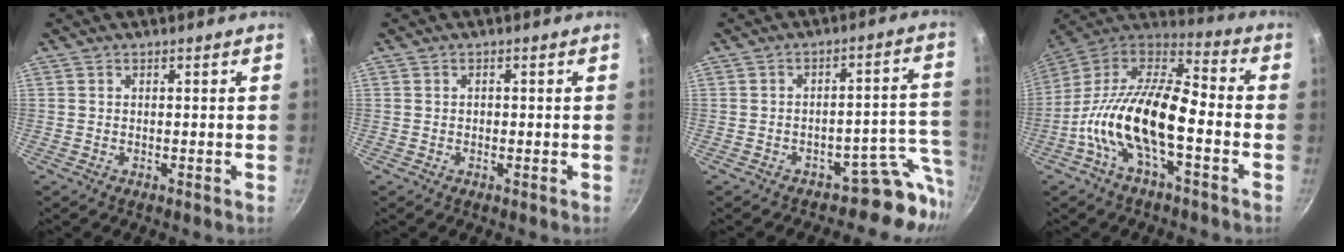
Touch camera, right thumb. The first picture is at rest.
{"total": 0.8, "force": [0.0, 0.7, 0.5], "torque": [-0.006, 0.004, 0.000]}
{"total": 7.8, "force": [-5.4, 4.6, 3.1], "torque": [0.031, 0.066, -0.079]}
{"total": 19.7, "force": [-5.2, 8.4, 17.0], "torque": [-0.311, 0.048, -0.118]}